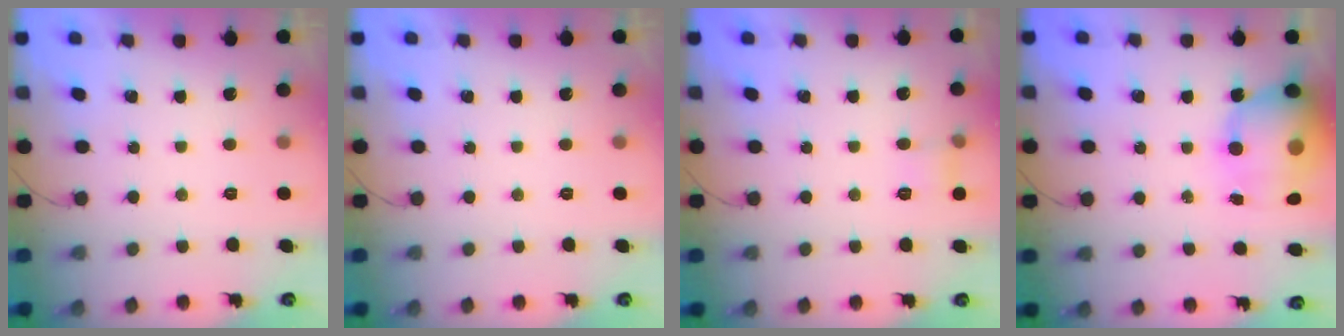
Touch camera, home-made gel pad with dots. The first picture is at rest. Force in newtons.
{"total": 0.0}
{"total": 5.0, "press": 4.8, "slide": 1.3}
{"total": 16.6, "press": 16.1, "slide": 4.0}